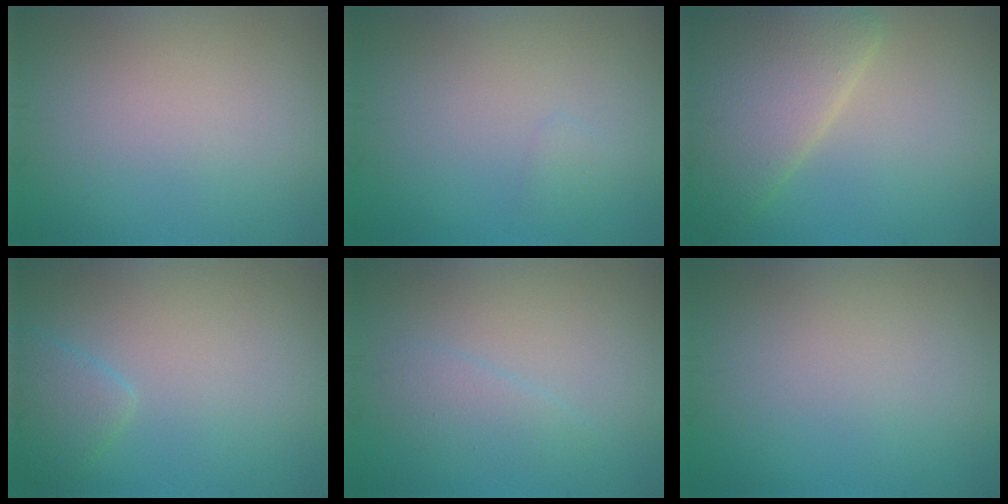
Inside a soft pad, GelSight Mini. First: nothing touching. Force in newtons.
{"total": 0.6, "press": 0.6, "slide": 0.0}
{"total": 7.6, "press": 7.6, "slide": 0.4}
{"total": 2.1, "press": 2.1, "slide": 0.2}
{"total": 1.6, "press": 1.6, "slide": 0.1}
{"total": 0.0}